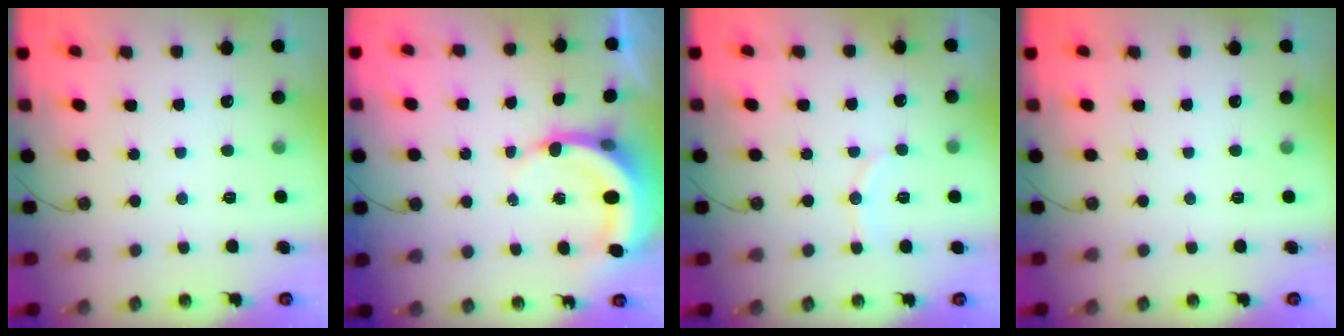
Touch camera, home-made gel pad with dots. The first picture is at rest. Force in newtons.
{"total": 5.9, "press": 5.9, "slide": 0.4}
{"total": 6.8, "press": 6.5, "slide": 2.0}
{"total": 0.0}